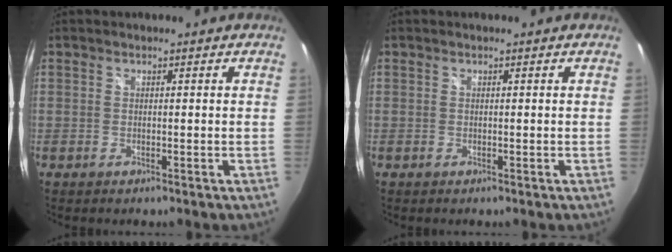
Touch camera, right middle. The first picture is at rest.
{"total": 0.0}